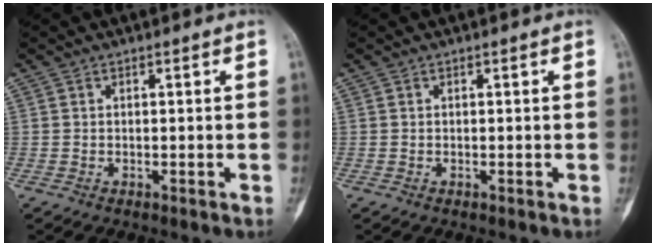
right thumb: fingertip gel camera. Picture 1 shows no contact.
{"total": 0.0}